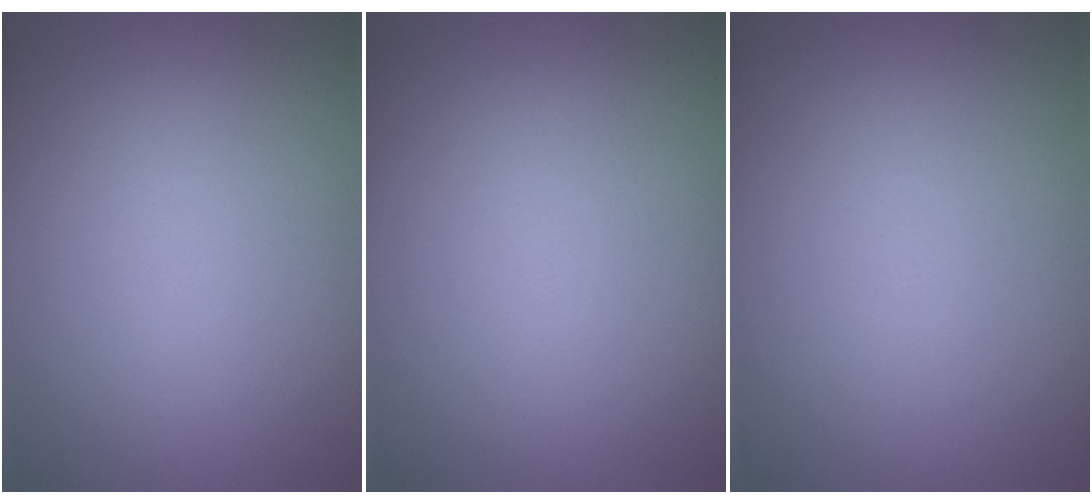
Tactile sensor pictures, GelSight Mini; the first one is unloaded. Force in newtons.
{"total": 0.0}
{"total": 0.0}